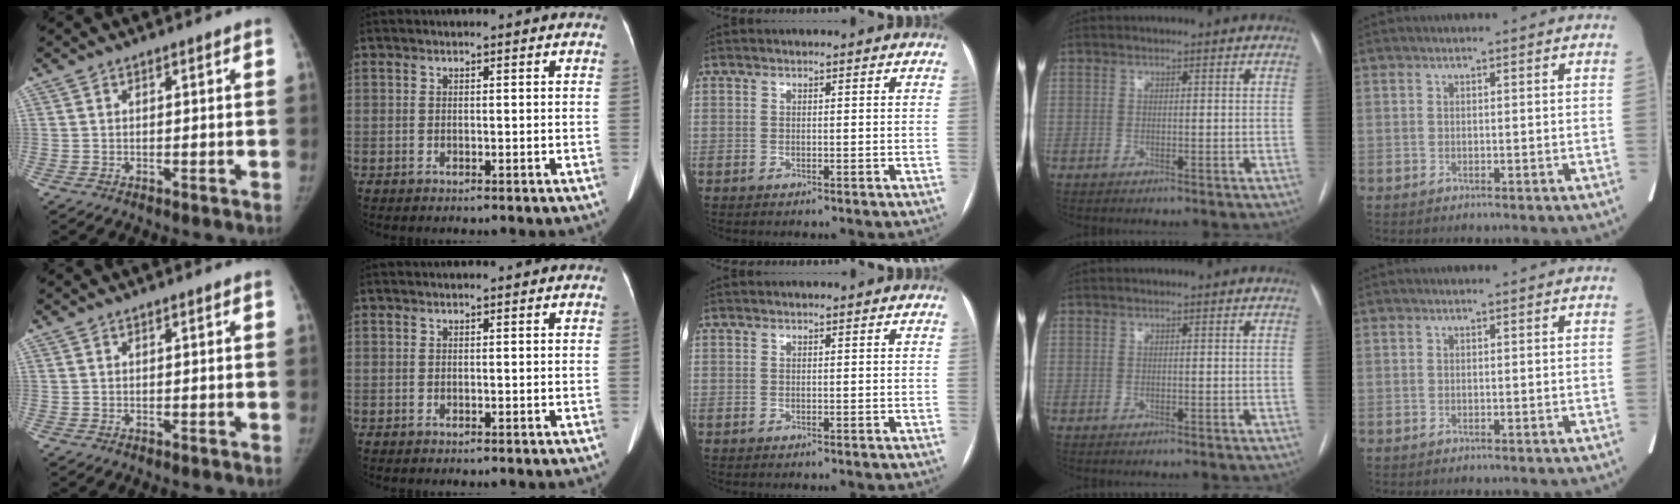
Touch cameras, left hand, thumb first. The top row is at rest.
{}